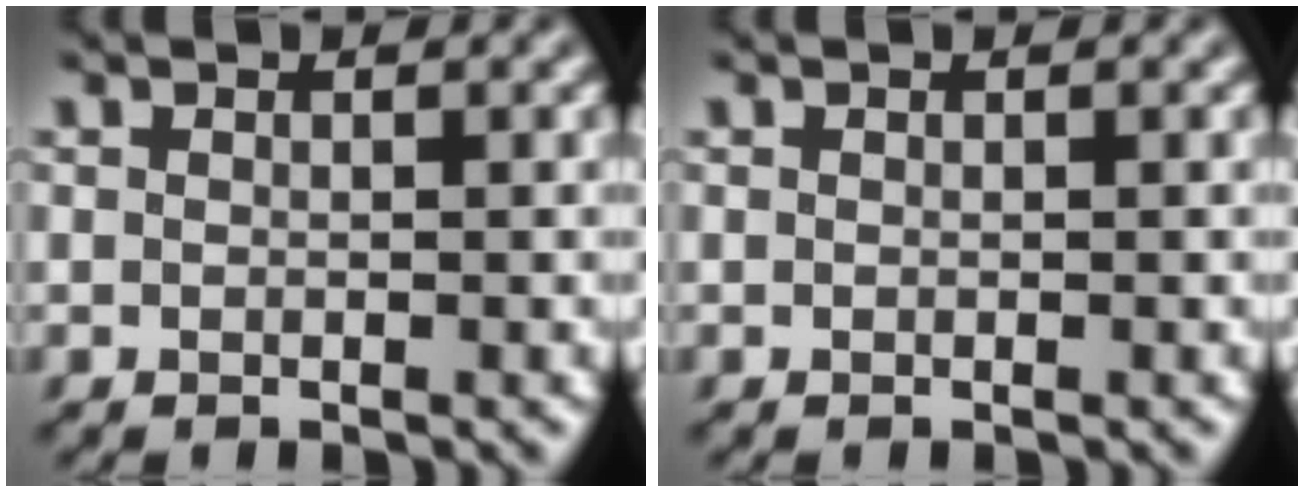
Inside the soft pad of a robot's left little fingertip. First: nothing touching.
{"total": 0.0}